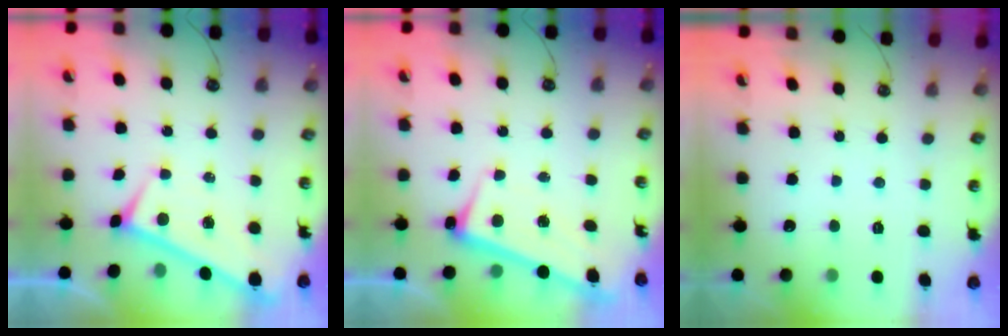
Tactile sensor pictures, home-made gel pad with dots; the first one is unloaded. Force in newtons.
{"total": 2.9, "press": 2.9, "slide": 0.4}
{"total": 0.0}